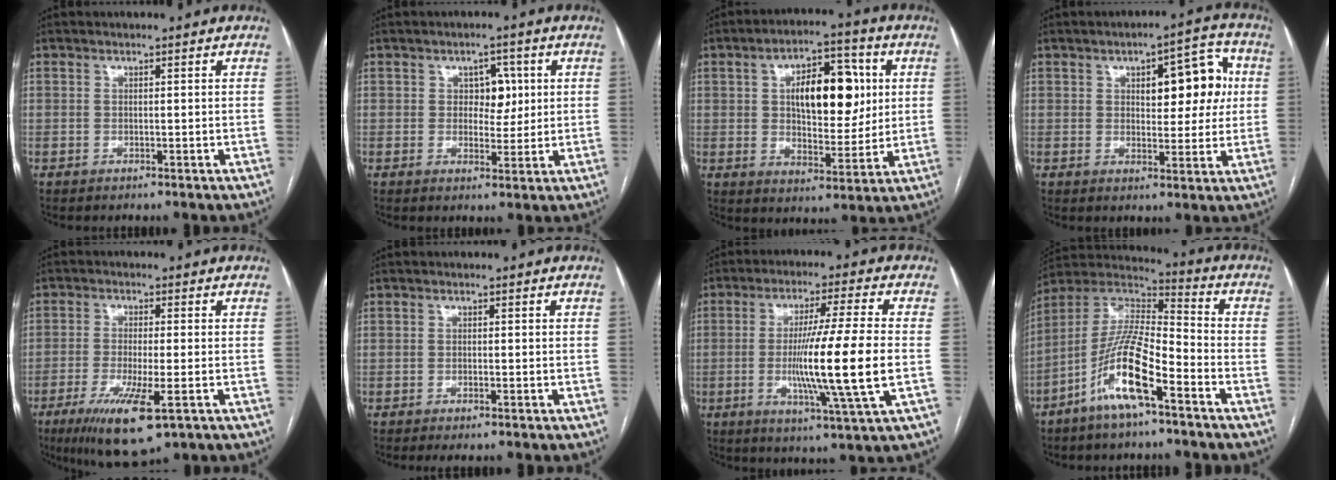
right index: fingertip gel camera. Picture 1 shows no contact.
{"total": 4.3, "force": [1.0, 2.7, 3.1], "torque": [-0.038, 0.010, 0.018]}
{"total": 13.3, "force": [3.0, 6.0, 11.5], "torque": [-0.182, 0.019, 0.050]}
{"total": 9.5, "force": [2.3, 3.9, 8.4], "torque": [-0.100, 0.026, 0.032]}
{"total": 10.4, "force": [-5.2, 1.6, 8.9], "torque": [-0.161, -0.031, -0.083]}
{"total": 0.9, "force": [-0.6, 0.0, 0.7], "torque": [-0.013, -0.002, -0.009]}
{"total": 14.5, "force": [-1.8, -1.3, 14.3], "torque": [-0.257, -0.020, -0.039]}
{"total": 14.0, "force": [-7.3, 2.6, 11.7], "torque": [-0.234, -0.001, -0.137]}